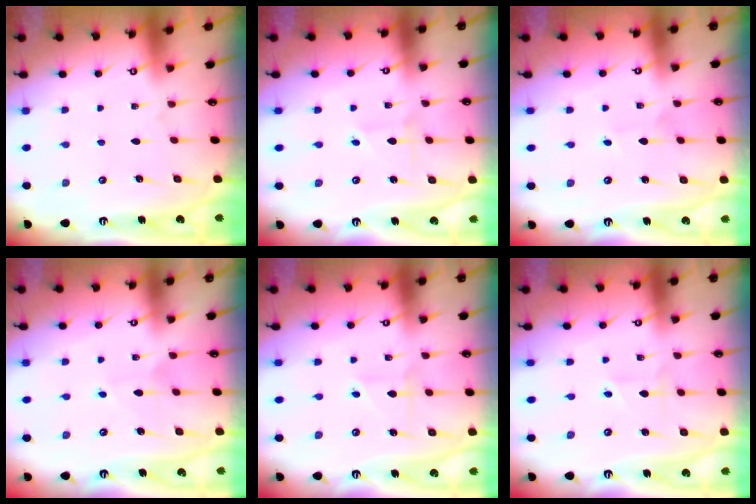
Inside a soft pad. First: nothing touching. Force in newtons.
{"total": 1.5, "press": 1.5, "slide": 0.1}
{"total": 1.9, "press": 1.9, "slide": 0.2}
{"total": 4.5, "press": 4.4, "slide": 0.3}
{"total": 3.9, "press": 3.9, "slide": 0.5}
{"total": 1.6, "press": 1.3, "slide": 0.9}